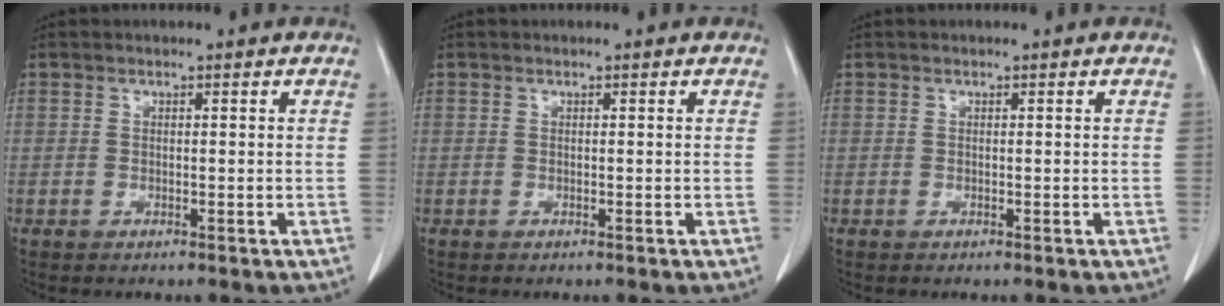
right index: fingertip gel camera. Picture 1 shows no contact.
{"total": 0.0}
{"total": 0.0}